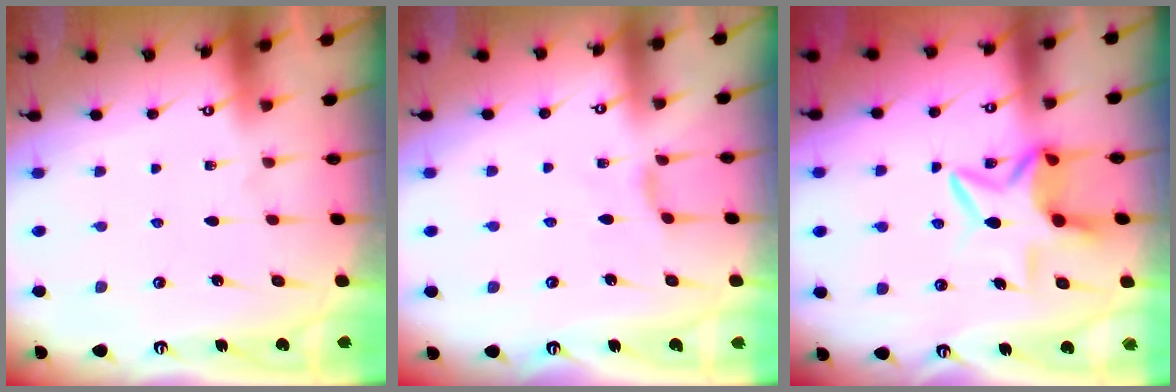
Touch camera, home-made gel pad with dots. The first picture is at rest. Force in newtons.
{"total": 2.6, "press": 2.6, "slide": 0.5}
{"total": 8.6, "press": 8.6, "slide": 0.9}